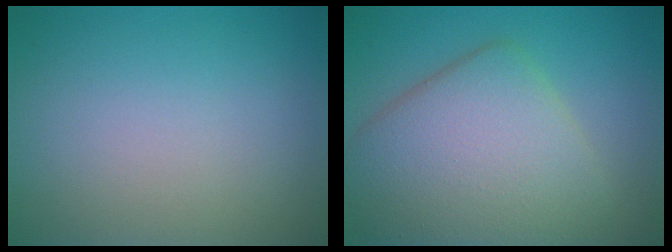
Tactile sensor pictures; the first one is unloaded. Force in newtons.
{"total": 8.6, "press": 8.6, "slide": 0.4}